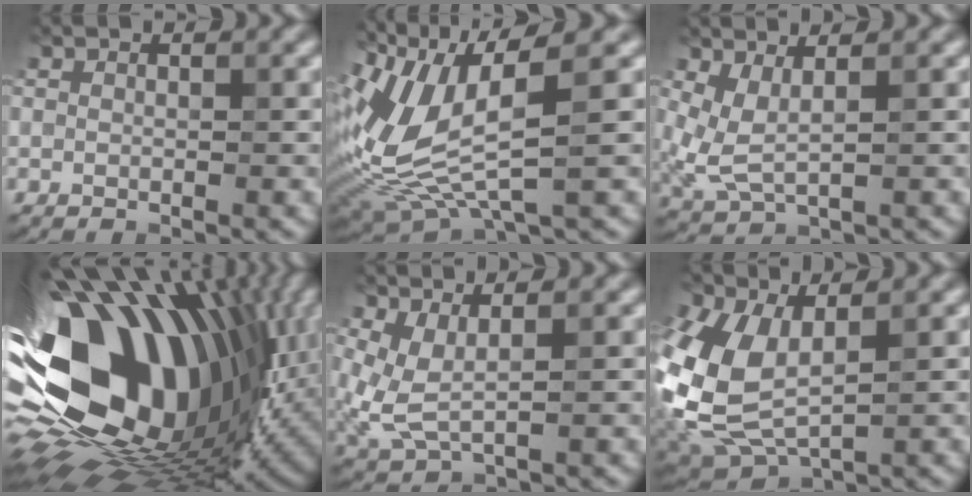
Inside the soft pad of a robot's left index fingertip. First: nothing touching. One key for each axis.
{"total": 7.9, "fx": 1.9, "fy": 2.7, "fz": 7.2, "tx": -0.165, "ty": -0.013, "tz": 0.041}
{"total": 2.9, "fx": 1.1, "fy": 1.2, "fz": 2.5, "tx": -0.064, "ty": -0.009, "tz": 0.025}
{"total": 19.6, "fx": 1.9, "fy": 13.1, "fz": 14.4, "tx": -0.286, "ty": -0.056, "tz": 0.054}
{"total": 3.3, "fx": 0.9, "fy": 1.5, "fz": 2.8, "tx": -0.074, "ty": -0.010, "tz": 0.021}
{"total": 8.5, "fx": 1.1, "fy": 4.9, "fz": 6.8, "tx": -0.172, "ty": -0.011, "tz": 0.021}